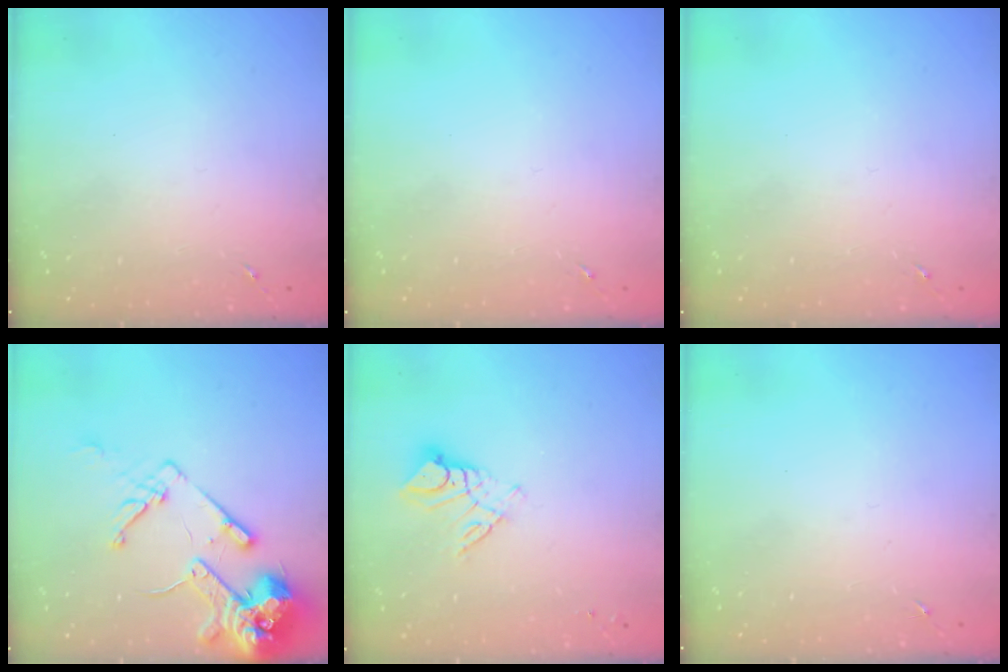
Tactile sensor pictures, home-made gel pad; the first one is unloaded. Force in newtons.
{"total": 0.0}
{"total": 0.0}
{"total": 15.8, "press": 15.6, "slide": 2.0}
{"total": 9.2, "press": 9.1, "slide": 0.8}
{"total": 0.0}